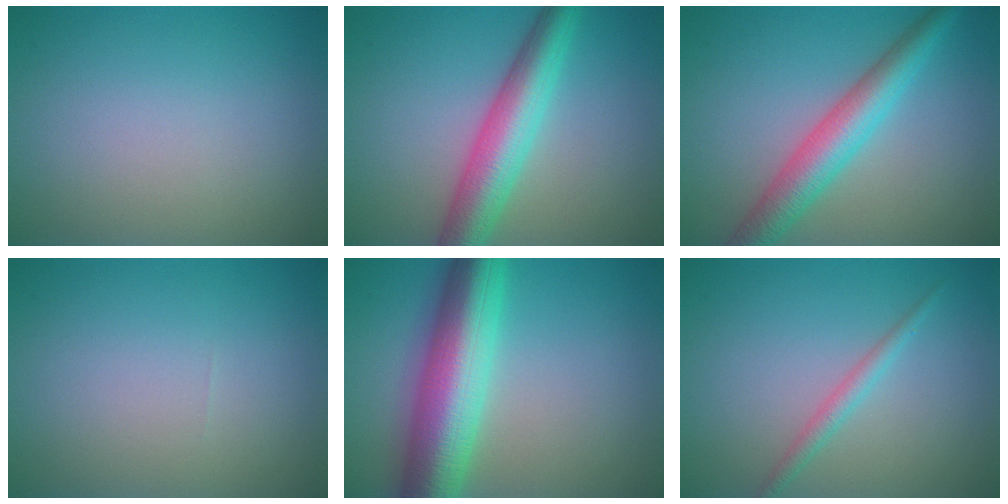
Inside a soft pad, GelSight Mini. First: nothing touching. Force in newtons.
{"total": 6.4, "press": 6.3, "slide": 0.2}
{"total": 5.3, "press": 5.3, "slide": 0.1}
{"total": 0.0}
{"total": 10.4, "press": 10.4, "slide": 0.2}
{"total": 1.6, "press": 1.6, "slide": 0.0}